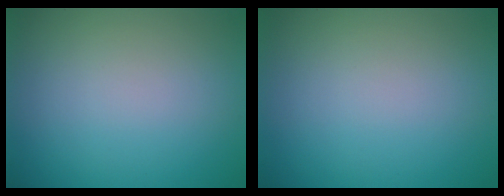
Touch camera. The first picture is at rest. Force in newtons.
{"total": 0.0}